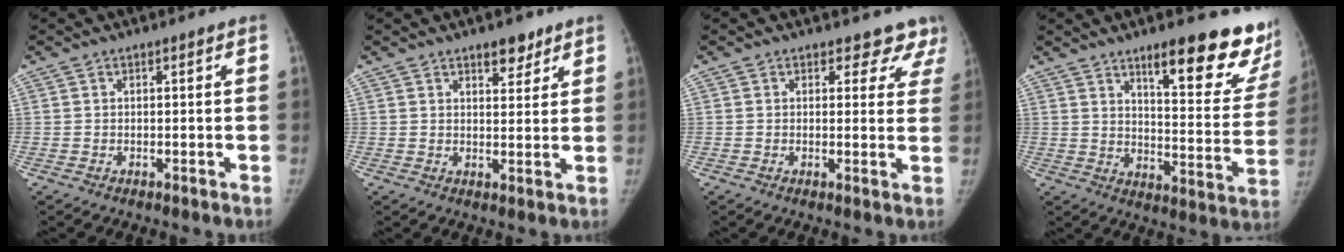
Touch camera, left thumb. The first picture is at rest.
{"total": 4.4, "force": [3.1, 2.1, 2.3], "torque": [-0.007, -0.018, 0.047]}
{"total": 6.1, "force": [5.2, 3.2, 0.4], "torque": [0.047, -0.021, 0.033]}
{"total": 20.8, "force": [14.0, 5.6, 14.4], "torque": [-0.144, -0.085, 0.188]}